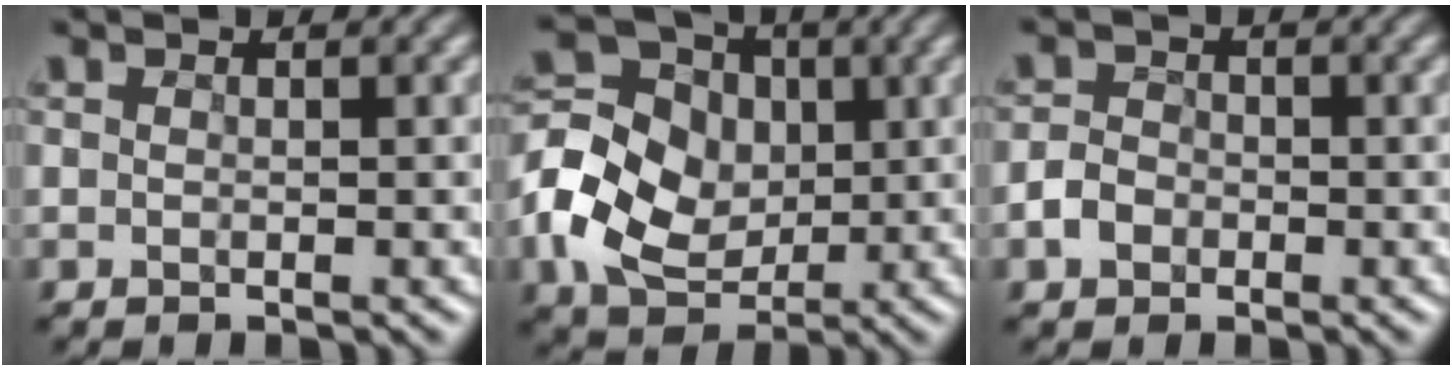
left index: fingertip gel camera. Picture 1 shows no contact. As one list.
[{"total": 11.1, "force": [-1.3, 9.3, 6.0], "torque": [-0.139, 0.001, -0.033]}, {"total": 2.0, "force": [-1.0, 1.5, 0.9], "torque": [-0.020, 0.009, -0.016]}]